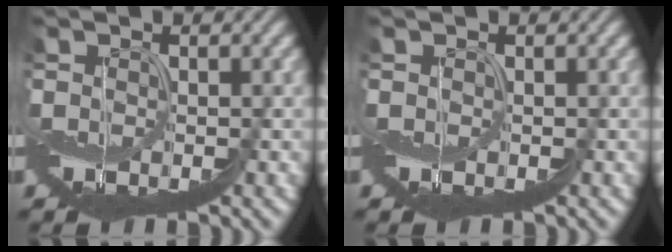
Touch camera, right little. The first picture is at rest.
{"total": 0.0}